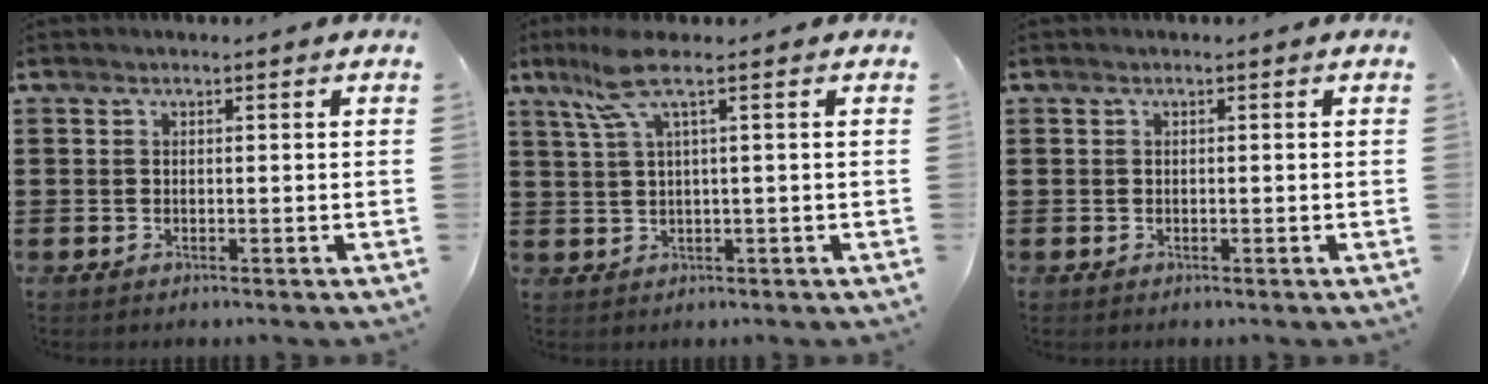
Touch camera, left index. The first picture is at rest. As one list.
[{"total": 5.2, "force": [2.0, 0.4, 4.8], "torque": [-0.113, -0.005, 0.029]}, {"total": 0.0}]